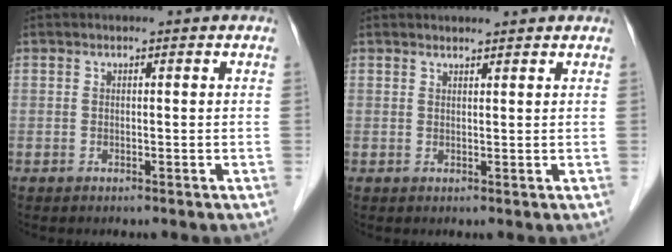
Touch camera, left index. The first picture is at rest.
{"total": 1.5, "force": [1.4, 0.2, 0.3], "torque": [-0.011, 0.007, 0.024]}